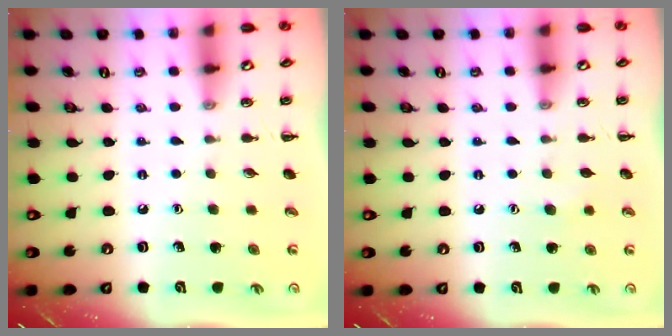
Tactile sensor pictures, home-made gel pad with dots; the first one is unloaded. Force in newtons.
{"total": 4.0, "press": 3.9, "slide": 0.9}